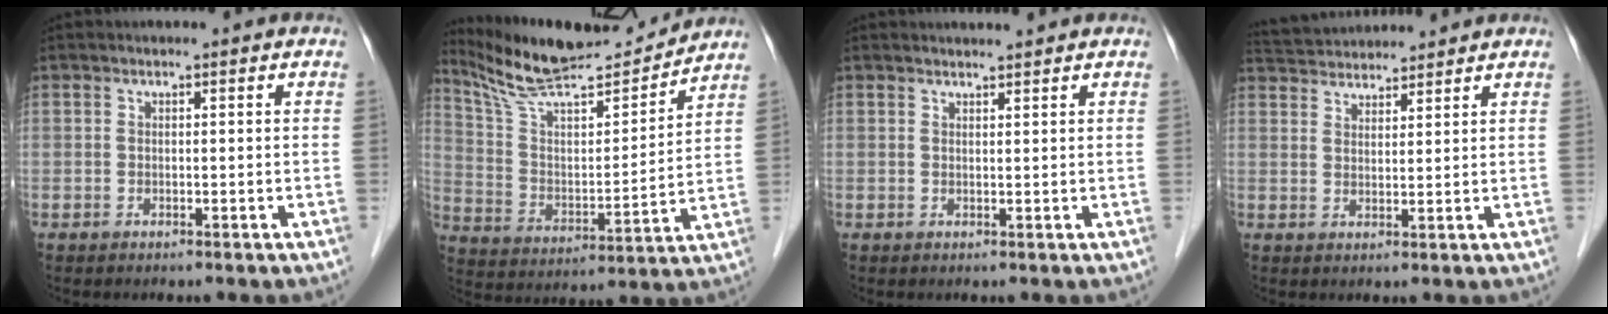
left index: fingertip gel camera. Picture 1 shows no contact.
{"total": 17.3, "force": [16.2, 1.4, 6.0], "torque": [-0.113, -0.003, 0.280]}
{"total": 2.1, "force": [2.1, -0.1, 0.5], "torque": [-0.007, 0.009, 0.033]}
{"total": 8.8, "force": [8.5, 1.4, 1.9], "torque": [-0.039, 0.037, 0.139]}